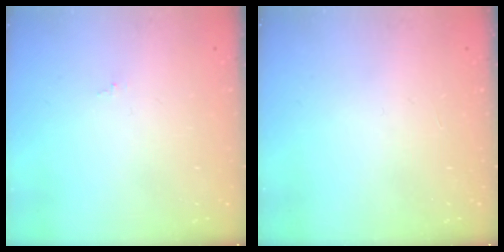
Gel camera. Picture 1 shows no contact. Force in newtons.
{"total": 0.0}